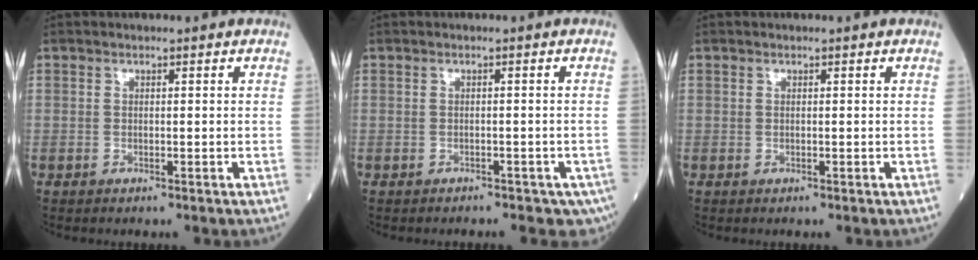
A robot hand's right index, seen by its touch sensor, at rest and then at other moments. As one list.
[{"total": 6.6, "force": [-5.0, 3.2, 2.9], "torque": [-0.031, -0.008, -0.053]}, {"total": 0.0}]